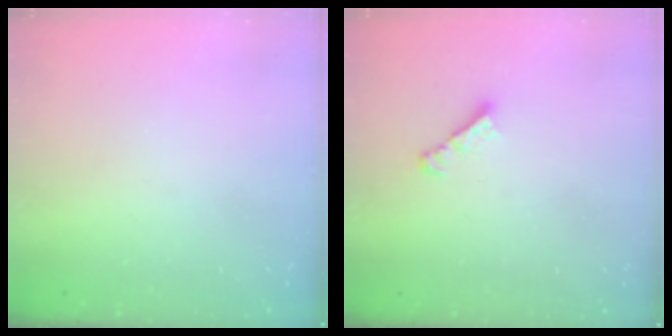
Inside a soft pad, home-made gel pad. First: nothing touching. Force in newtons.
{"total": 3.0, "press": 3.0, "slide": 0.3}